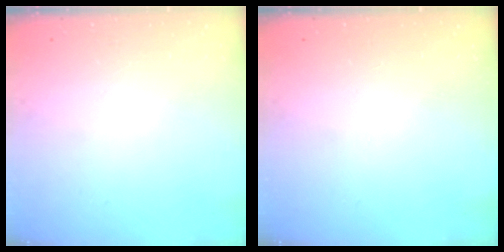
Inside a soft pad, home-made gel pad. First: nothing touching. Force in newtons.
{"total": 0.0}